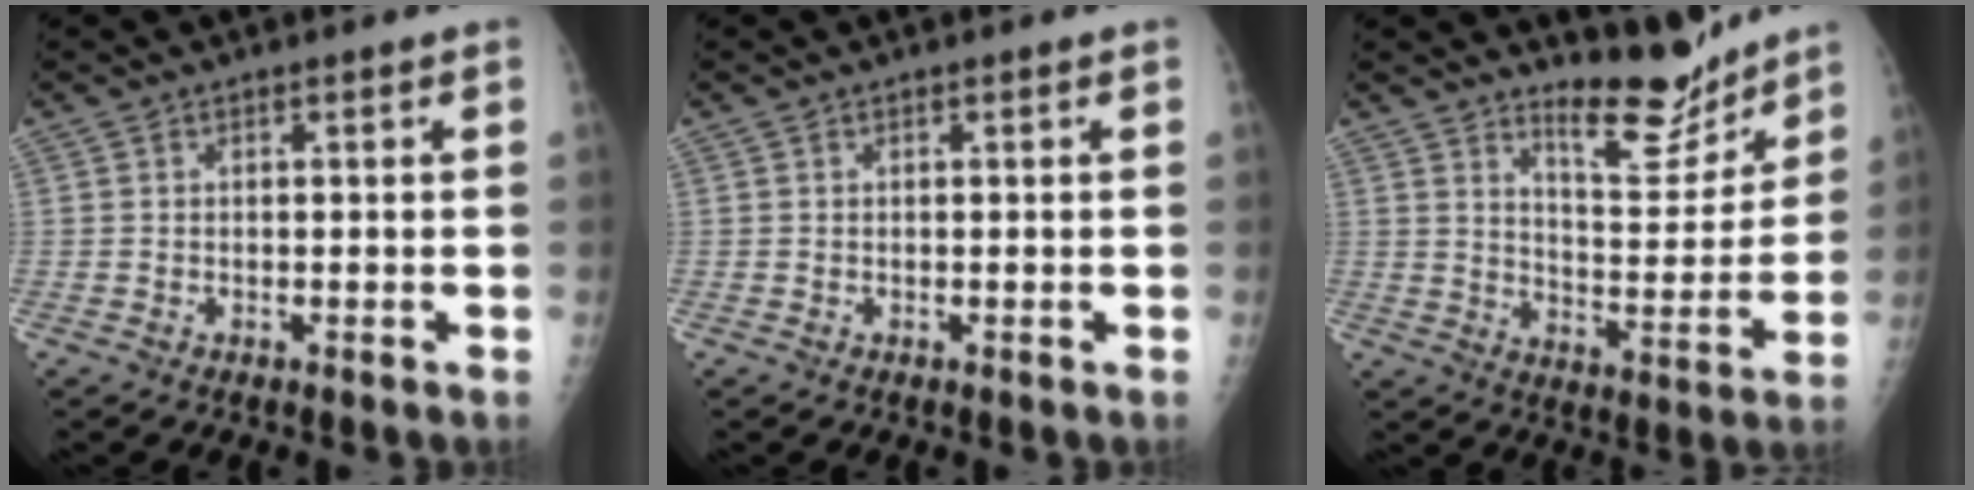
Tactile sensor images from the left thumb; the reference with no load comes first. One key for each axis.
{"total": 0.0}
{"total": 10.4, "fx": 9.2, "fy": 2.7, "fz": 3.8, "tx": -0.029, "ty": -0.083, "tz": 0.157}